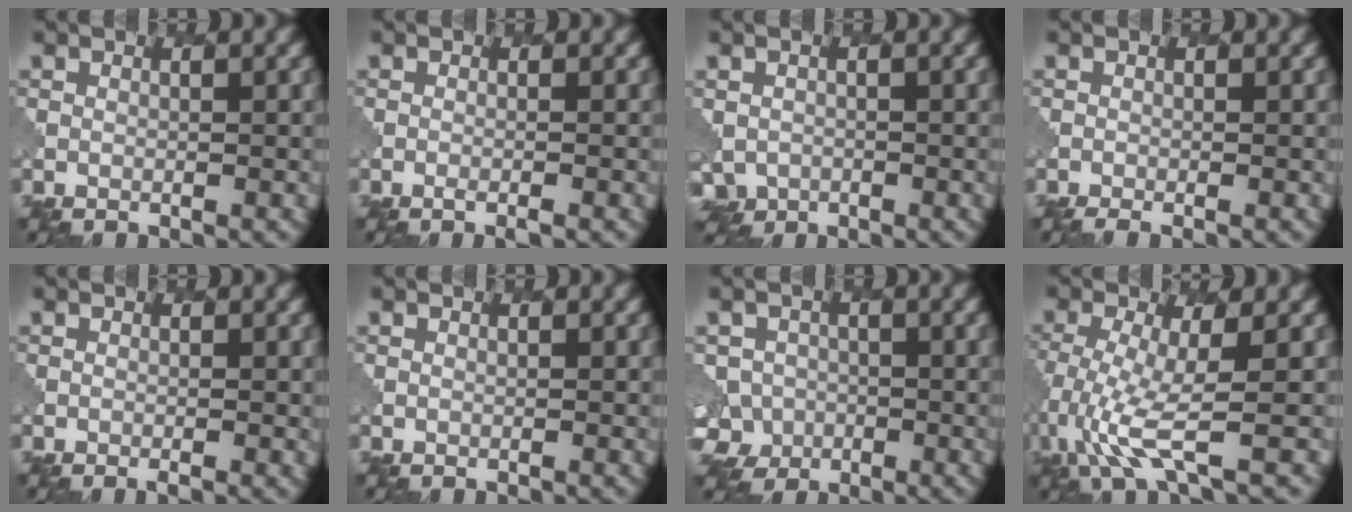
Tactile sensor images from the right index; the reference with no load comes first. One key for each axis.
{"total": 0.9, "fx": -0.4, "fy": 0.2, "fz": 0.8, "tx": -0.009, "ty": 0.002, "tz": -0.009}
{"total": 2.1, "fx": -0.7, "fy": 1.9, "fz": 0.3, "tx": -0.001, "ty": -0.013, "tz": -0.010}
{"total": 1.2, "fx": -0.9, "fy": 0.3, "fz": 0.8, "tx": -0.006, "ty": -0.002, "tz": -0.015}
{"total": 0.9, "fx": -0.2, "fy": 0.3, "fz": 0.9, "tx": -0.008, "ty": -0.002, "tz": 0.000}
{"total": 0.0}
{"total": 5.4, "fx": -2.5, "fy": 4.6, "fz": 1.0, "tx": -0.012, "ty": -0.009, "tz": -0.045}
{"total": 5.4, "fx": -1.8, "fy": 1.3, "fz": 4.9, "tx": -0.119, "ty": -0.019, "tz": -0.036}